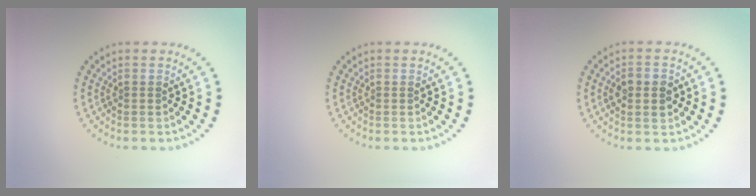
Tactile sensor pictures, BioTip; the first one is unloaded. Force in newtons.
{"total": 0.0}
{"total": 2.6, "press": 2.6, "slide": 0.2}